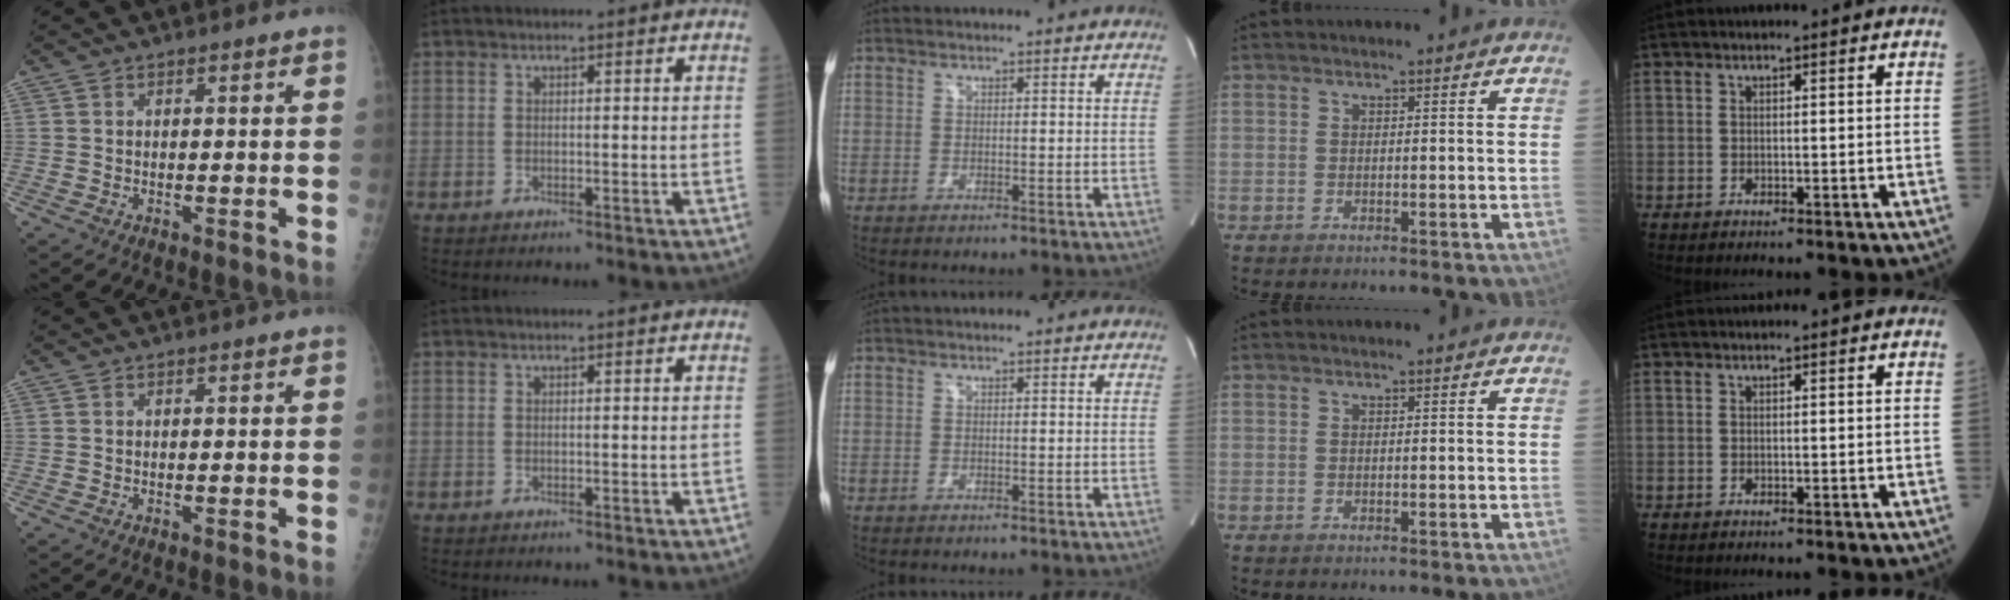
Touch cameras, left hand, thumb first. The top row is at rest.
{}